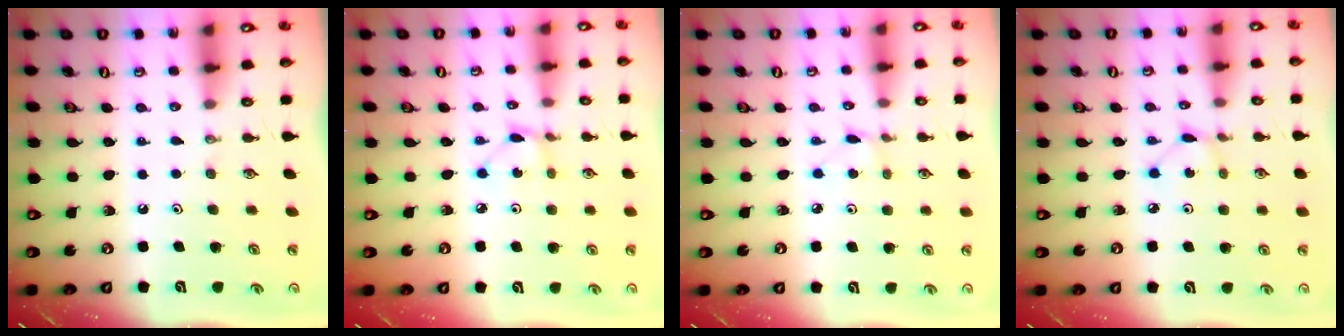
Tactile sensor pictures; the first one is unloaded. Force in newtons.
{"total": 2.0, "press": 2.0, "slide": 0.2}
{"total": 1.5, "press": 1.5, "slide": 0.2}
{"total": 2.2, "press": 2.2, "slide": 0.3}